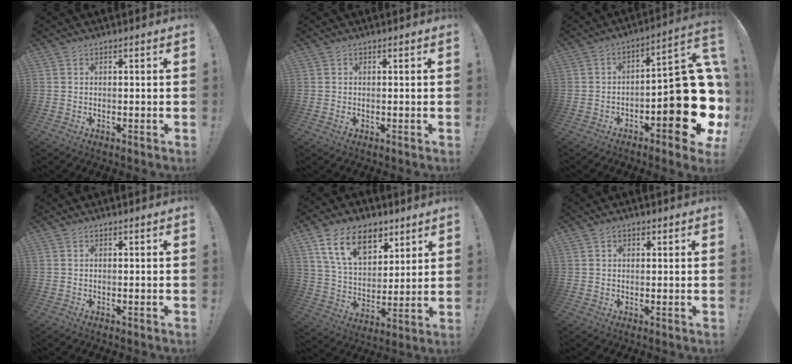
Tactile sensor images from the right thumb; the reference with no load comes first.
{"total": 0.6, "force": [0.0, 0.4, 0.4], "torque": [0.005, -0.002, -0.003]}
{"total": 20.5, "force": [-5.9, 6.9, 18.3], "torque": [-0.218, 0.029, -0.084]}
{"total": 0.0}
{"total": 17.5, "force": [9.4, 10.8, 10.0], "torque": [-0.167, -0.034, 0.177]}
{"total": 1.1, "force": [0.5, 0.8, 0.6], "torque": [-0.006, 0.001, 0.008]}